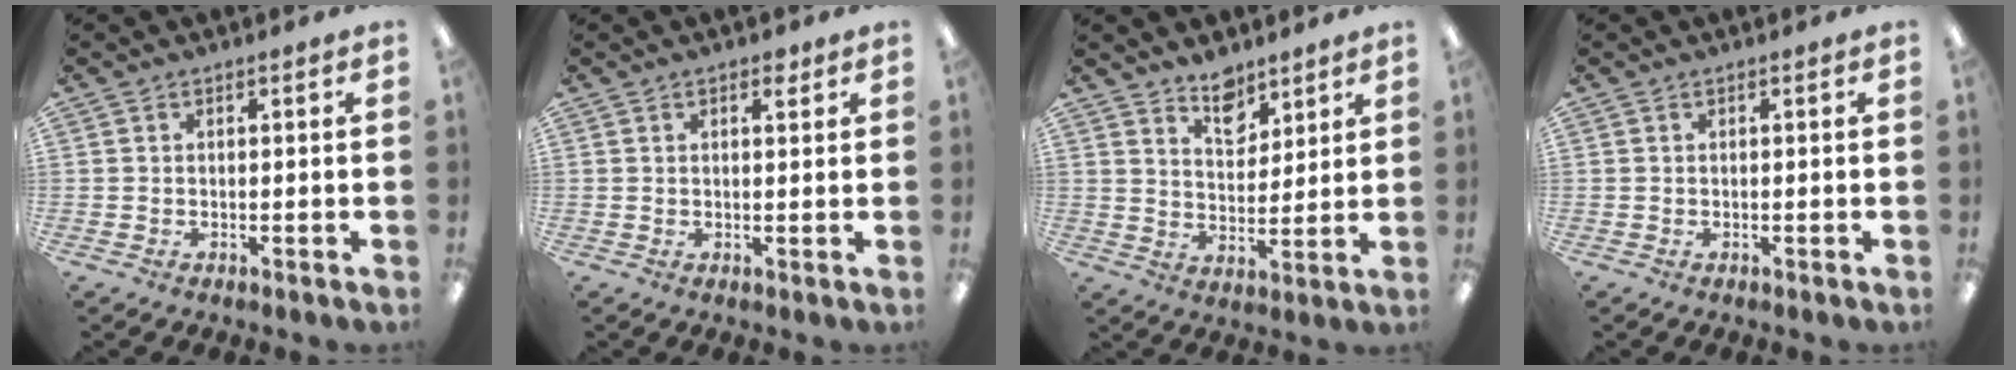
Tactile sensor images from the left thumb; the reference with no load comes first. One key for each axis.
{"total": 2.1, "fx": 1.4, "fy": 1.0, "fz": 1.2, "tx": -0.008, "ty": -0.003, "tz": 0.021}
{"total": 7.8, "fx": 6.3, "fy": 4.1, "fz": 2.2, "tx": -0.018, "ty": -0.041, "tz": 0.112}
{"total": 0.0}